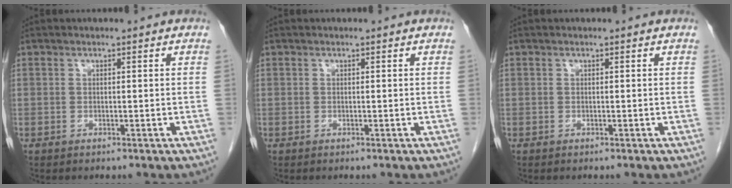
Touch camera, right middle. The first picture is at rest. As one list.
[{"total": 0.0}, {"total": 0.0}]